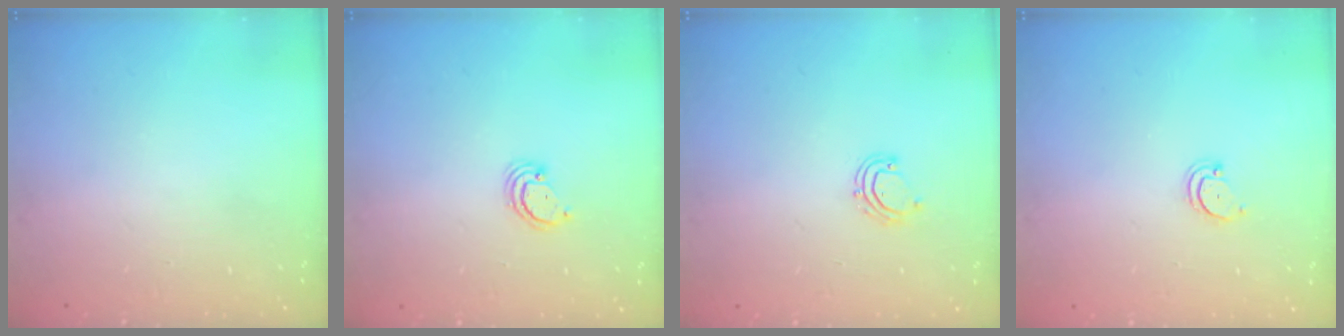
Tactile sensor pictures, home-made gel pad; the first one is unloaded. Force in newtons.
{"total": 2.4, "press": 2.4, "slide": 0.2}
{"total": 5.6, "press": 5.4, "slide": 1.5}
{"total": 2.7, "press": 2.7, "slide": 0.3}